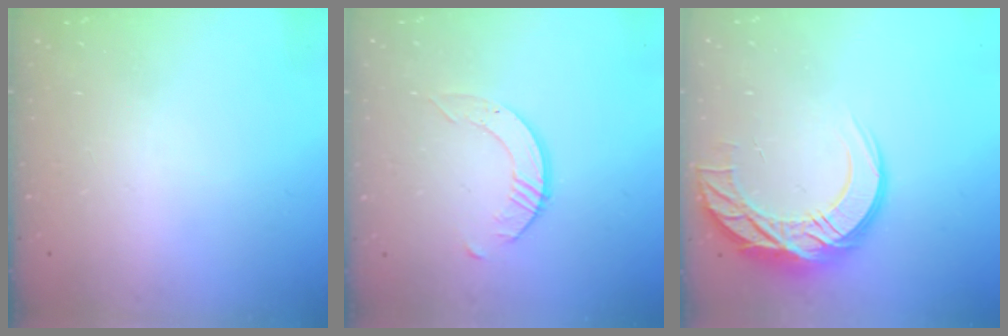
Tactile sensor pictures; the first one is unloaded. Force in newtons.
{"total": 3.1, "press": 3.1, "slide": 0.3}
{"total": 14.6, "press": 14.6, "slide": 1.0}